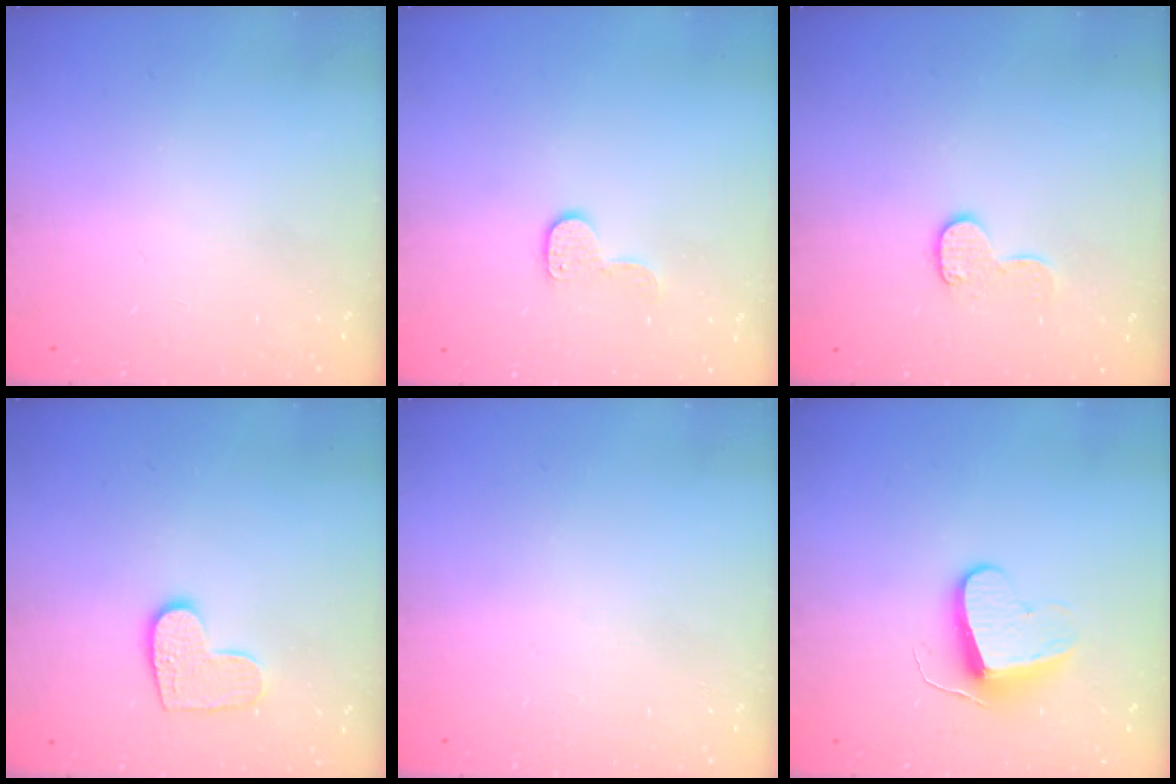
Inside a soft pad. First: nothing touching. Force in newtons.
{"total": 5.9, "press": 5.9, "slide": 0.5}
{"total": 8.0, "press": 8.0, "slide": 0.2}
{"total": 8.9, "press": 8.9, "slide": 0.5}
{"total": 0.0}
{"total": 9.4, "press": 9.3, "slide": 0.9}